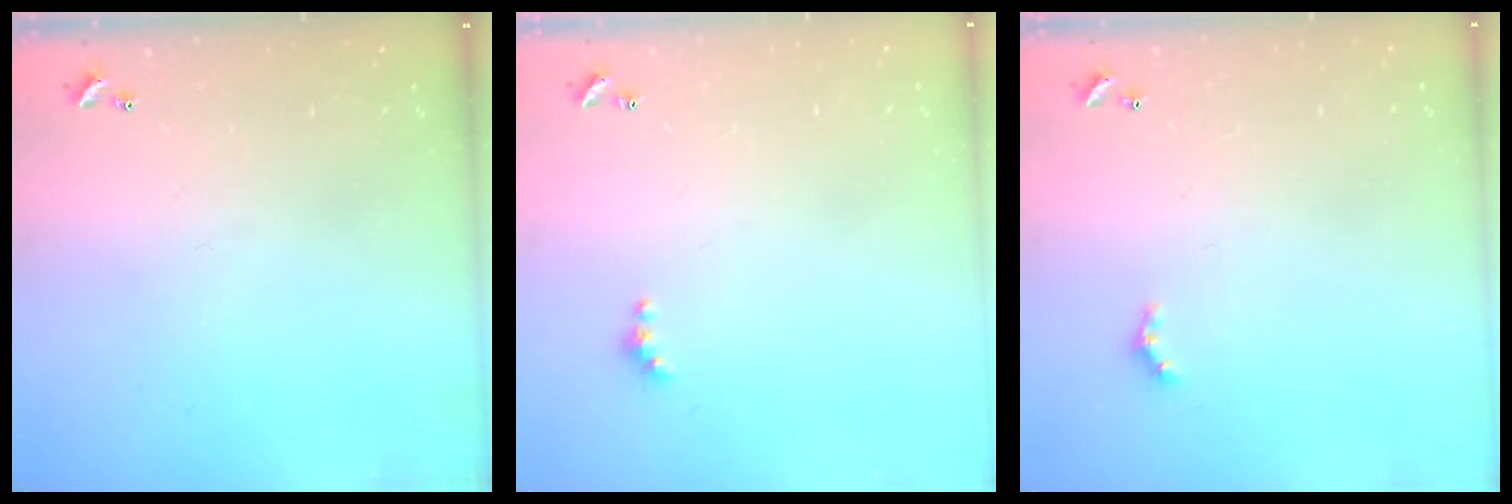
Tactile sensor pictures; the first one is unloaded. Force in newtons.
{"total": 2.0, "press": 2.0, "slide": 0.5}
{"total": 3.1, "press": 3.1, "slide": 0.5}